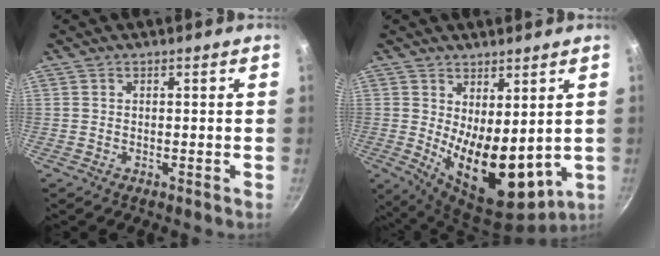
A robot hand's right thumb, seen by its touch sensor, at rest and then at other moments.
{"total": 14.1, "force": [1.0, 7.3, 12.0], "torque": [-0.158, -0.044, 0.037]}